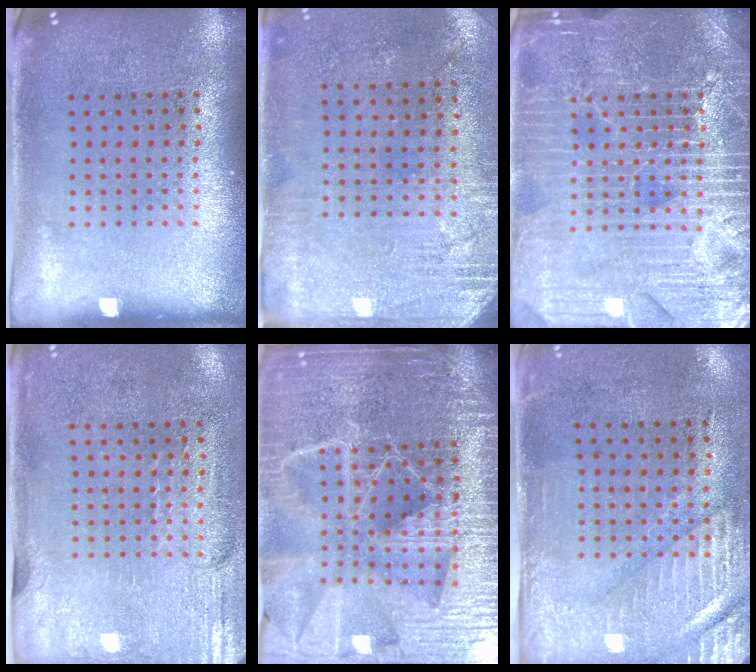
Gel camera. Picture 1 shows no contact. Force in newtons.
{"total": 2.8, "press": 2.4, "slide": 1.5}
{"total": 5.4, "press": 5.3, "slide": 0.6}
{"total": 2.9, "press": 2.5, "slide": 1.5}
{"total": 6.3, "press": 5.4, "slide": 3.1}
{"total": 2.8, "press": 2.4, "slide": 1.4}